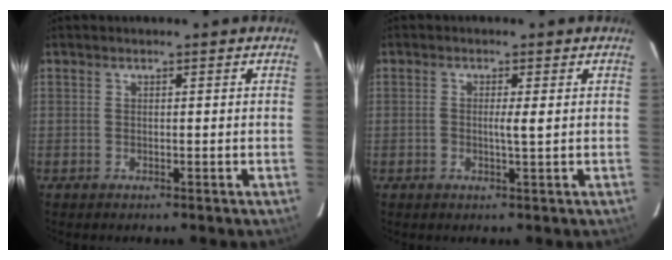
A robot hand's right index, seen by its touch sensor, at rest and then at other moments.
{"total": 1.9, "force": [0.1, 0.0, 1.9], "torque": [-0.038, -0.001, -0.001]}